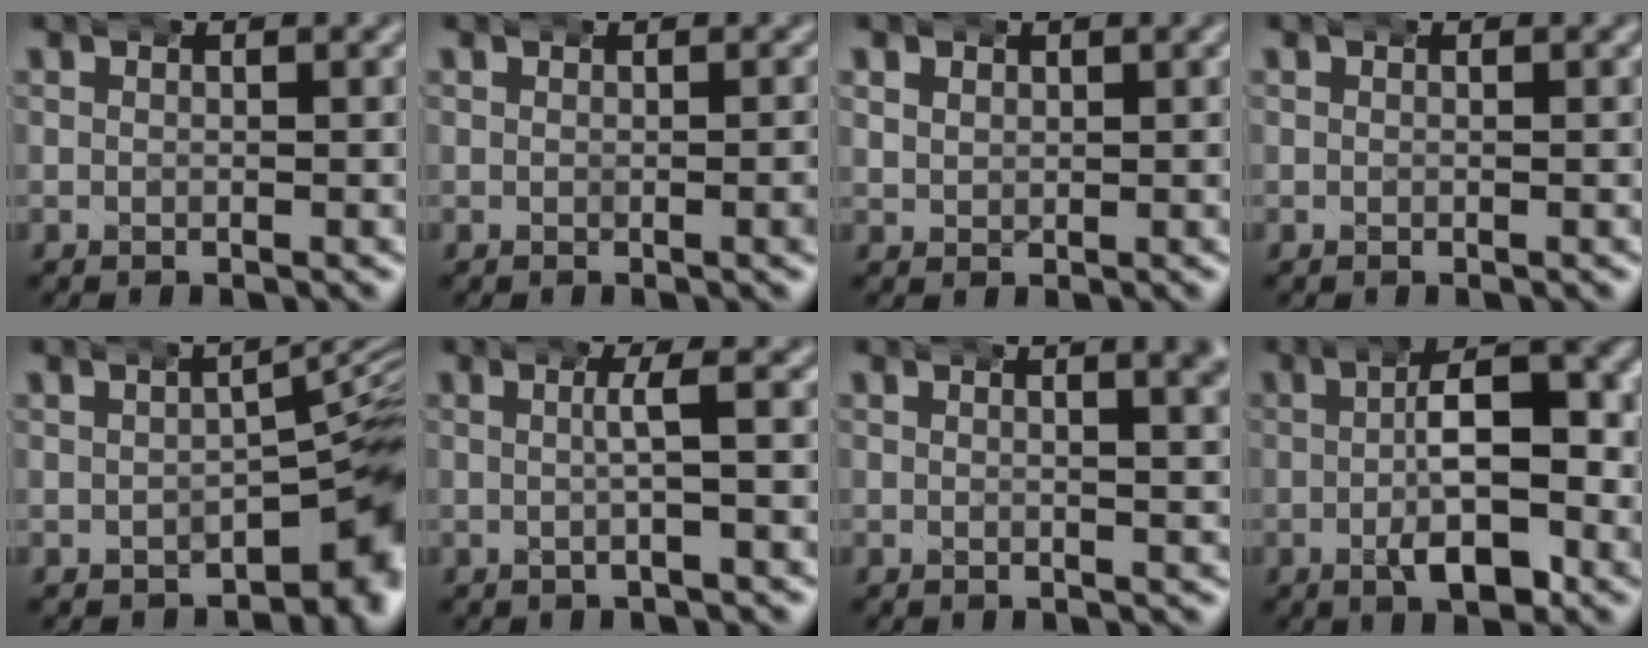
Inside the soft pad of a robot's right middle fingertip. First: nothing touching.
{"total": 0.6, "force": [-0.3, 0.0, 0.5], "torque": [-0.004, 0.005, -0.006]}
{"total": 1.5, "force": [0.5, 1.3, 0.4], "torque": [-0.014, -0.001, 0.014]}
{"total": 0.0}
{"total": 8.1, "force": [-1.6, 4.4, 6.6], "torque": [-0.057, 0.003, -0.022]}
{"total": 2.3, "force": [0.0, 0.2, 2.3], "torque": [-0.036, 0.010, -0.003]}
{"total": 3.4, "force": [1.9, 0.8, 2.7], "torque": [-0.031, 0.011, 0.025]}
{"total": 8.2, "force": [-1.2, 3.3, 7.5], "torque": [-0.107, 0.004, -0.021]}